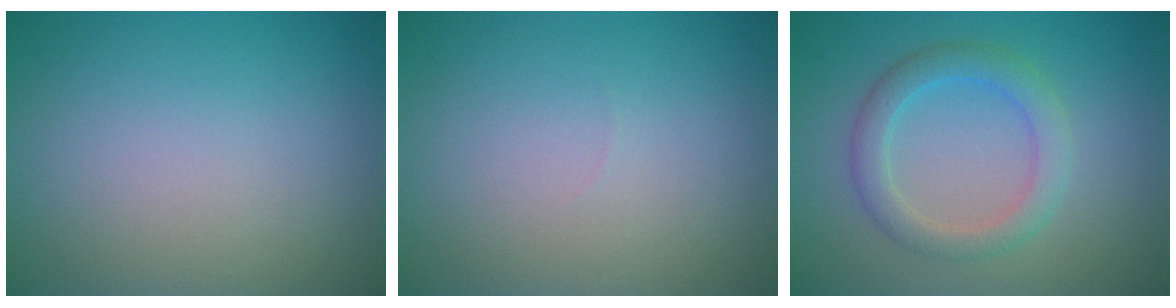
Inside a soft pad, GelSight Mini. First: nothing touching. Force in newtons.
{"total": 0.0}
{"total": 3.2, "press": 3.2, "slide": 0.1}